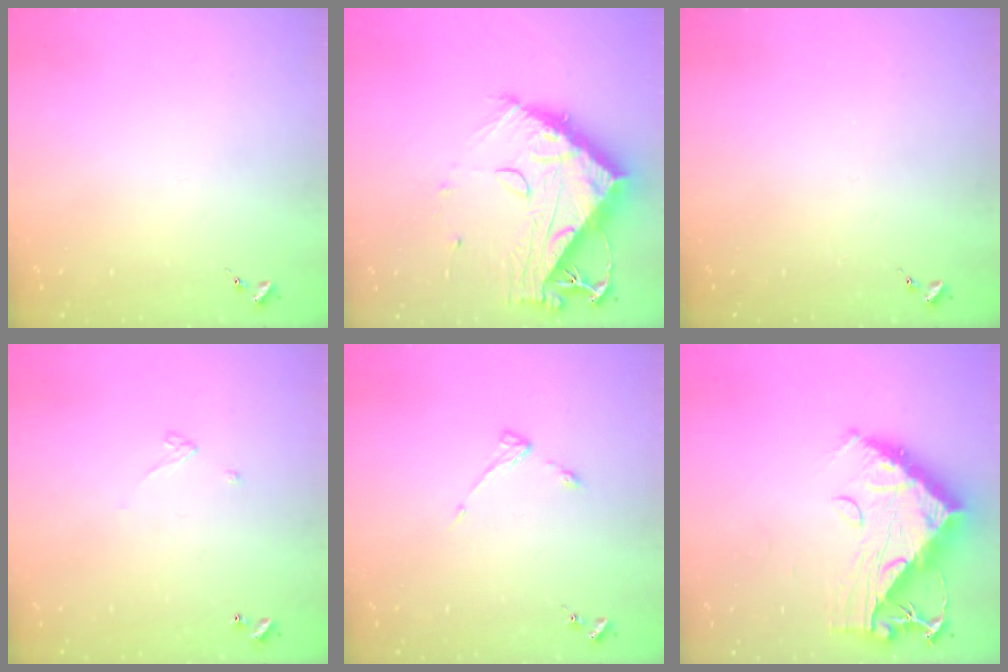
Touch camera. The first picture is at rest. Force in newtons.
{"total": 14.2, "press": 14.1, "slide": 1.2}
{"total": 0.0}
{"total": 3.4, "press": 3.4, "slide": 0.1}
{"total": 3.2, "press": 3.1, "slide": 0.5}
{"total": 14.5, "press": 14.4, "slide": 1.6}